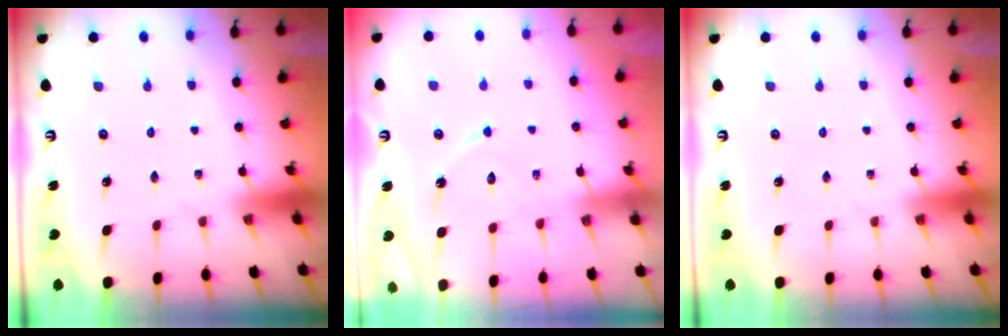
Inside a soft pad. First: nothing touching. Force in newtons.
{"total": 9.6, "press": 9.6, "slide": 0.8}
{"total": 0.0}